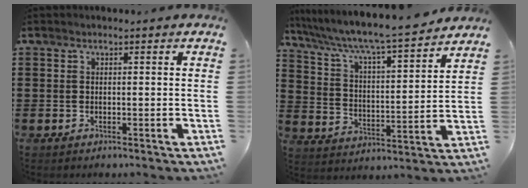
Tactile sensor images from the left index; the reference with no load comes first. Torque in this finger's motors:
{"motor_torque": [0.60, 0.07, 0.56, 0.21]}